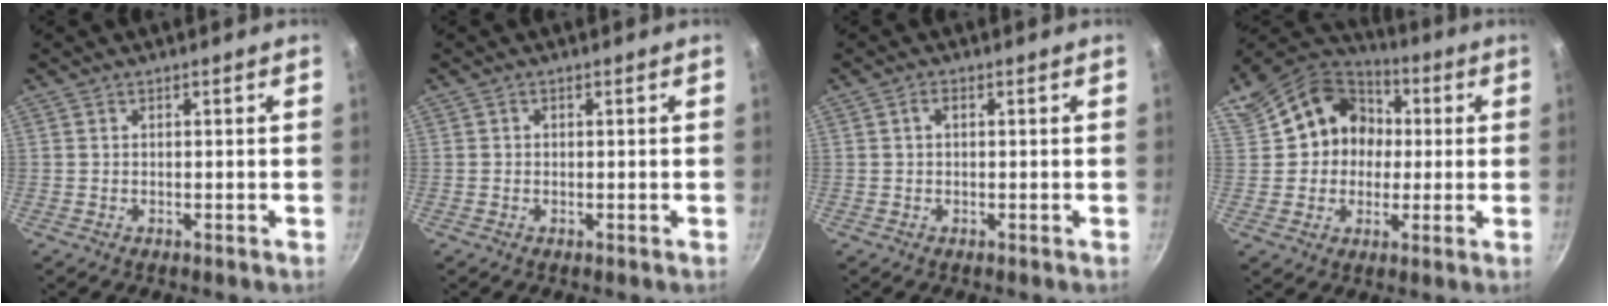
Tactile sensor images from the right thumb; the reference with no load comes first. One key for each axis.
{"total": 0.0}
{"total": 1.3, "fx": 0.3, "fy": 0.7, "fz": 1.1, "tx": -0.022, "ty": 0.007, "tz": 0.004}
{"total": 15.5, "fx": 2.1, "fy": 13.3, "fz": 7.6, "tx": -0.094, "ty": 0.037, "tz": 0.027}